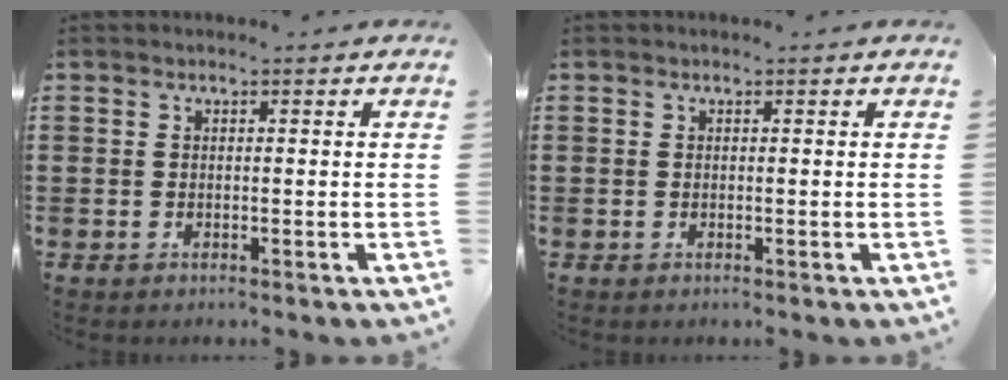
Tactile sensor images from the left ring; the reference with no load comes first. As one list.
[{"total": 0.0}]